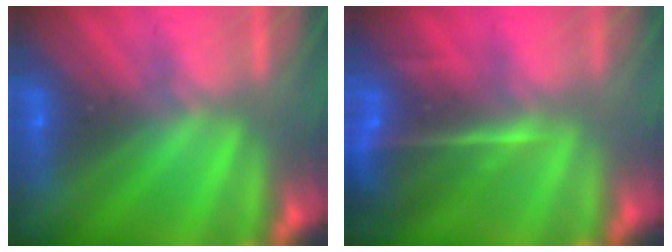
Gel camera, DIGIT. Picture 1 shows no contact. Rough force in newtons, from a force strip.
{"total": 7.1}